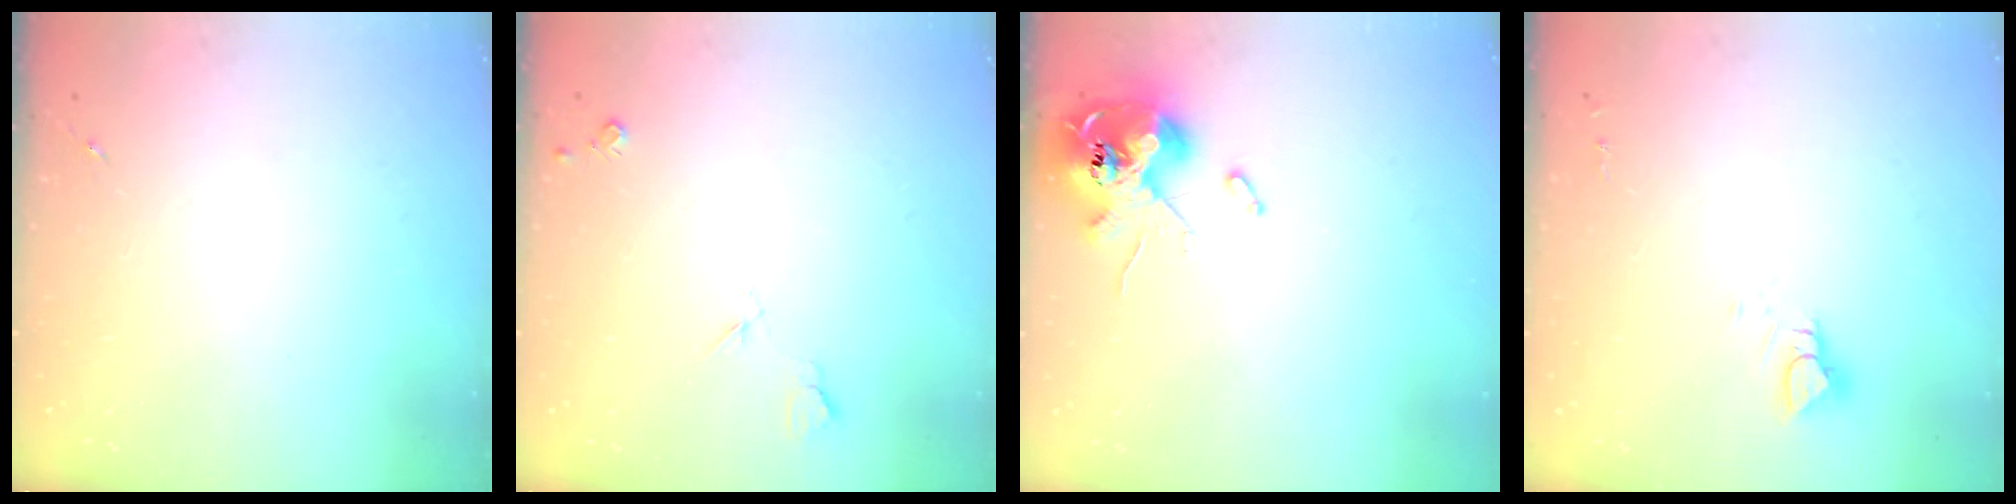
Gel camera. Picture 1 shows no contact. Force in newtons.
{"total": 4.1, "press": 4.0, "slide": 0.7}
{"total": 12.0, "press": 11.8, "slide": 1.9}
{"total": 4.5, "press": 4.5, "slide": 0.4}